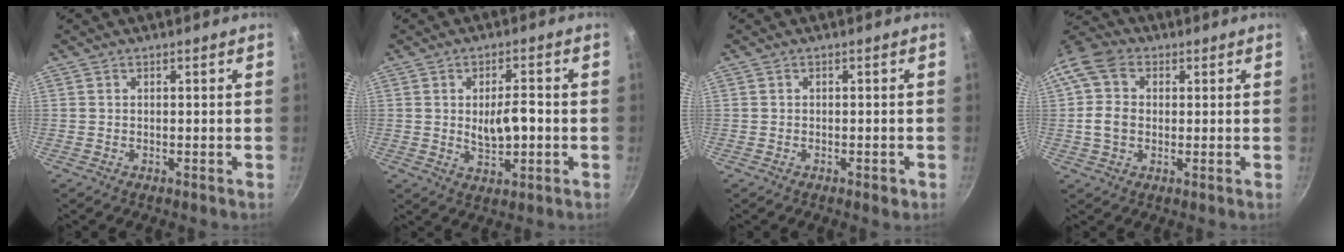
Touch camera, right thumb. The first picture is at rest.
{"total": 6.6, "force": [-0.3, 3.0, 5.8], "torque": [-0.082, 0.001, 0.001]}
{"total": 1.7, "force": [-0.8, 1.0, 1.1], "torque": [-0.010, 0.010, -0.008]}
{"total": 9.8, "force": [0.9, 7.7, 6.0], "torque": [-0.103, 0.013, 0.004]}